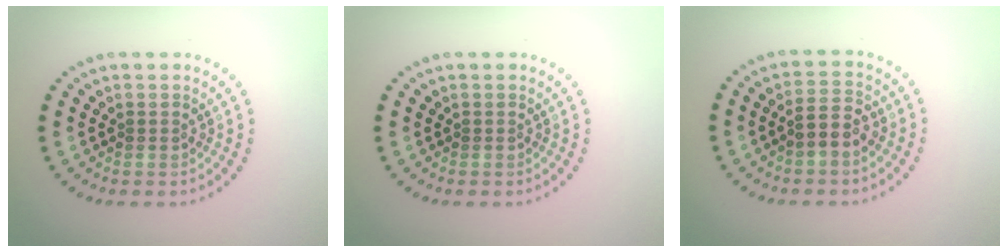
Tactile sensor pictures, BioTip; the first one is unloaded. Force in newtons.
{"total": 0.0}
{"total": 2.4, "press": 2.3, "slide": 0.6}